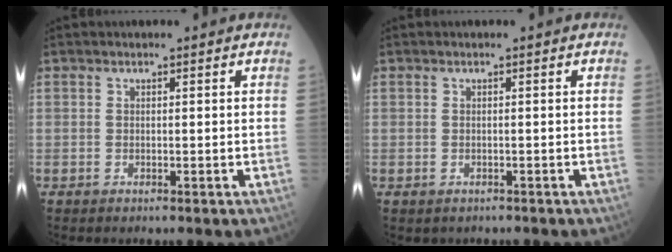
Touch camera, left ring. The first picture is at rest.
{"total": 1.1, "force": [-0.7, 0.8, 0.1], "torque": [-0.004, 0.002, -0.007]}